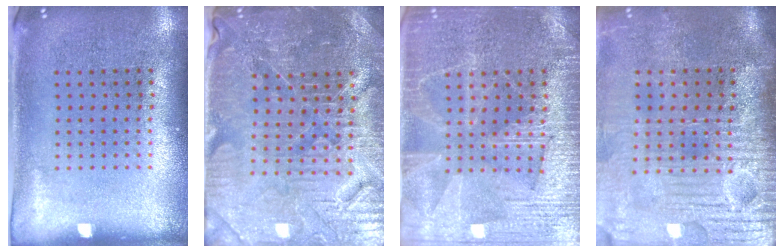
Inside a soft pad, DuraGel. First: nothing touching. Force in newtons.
{"total": 4.9, "press": 4.6, "slide": 1.5}
{"total": 3.6, "press": 3.6, "slide": 0.5}
{"total": 4.6, "press": 4.0, "slide": 2.2}